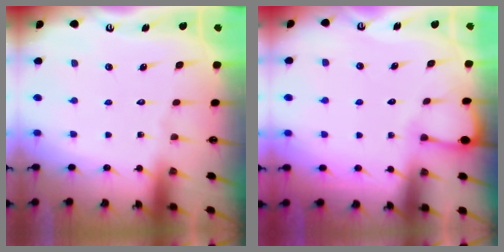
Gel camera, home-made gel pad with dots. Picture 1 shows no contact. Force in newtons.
{"total": 2.8, "press": 2.8, "slide": 0.4}